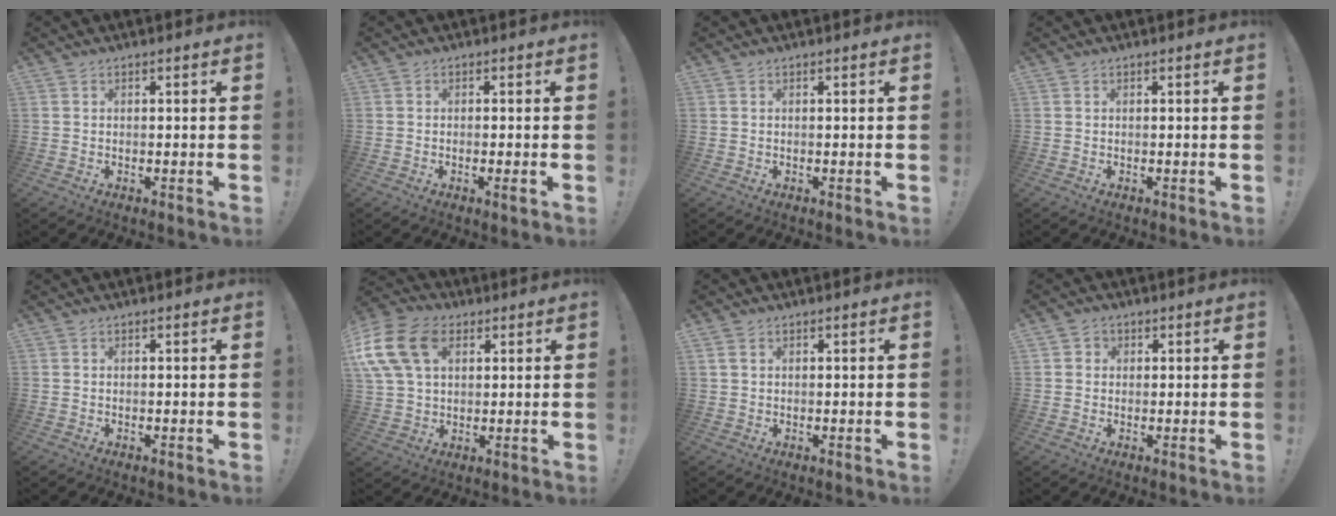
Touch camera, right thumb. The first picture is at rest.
{"total": 2.1, "force": [-0.9, -0.2, 1.9], "torque": [-0.038, 0.001, -0.014]}
{"total": 0.0}
{"total": 0.0}
{"total": 0.0}
{"total": 16.8, "force": [5.8, 11.6, 10.6], "torque": [-0.222, -0.017, 0.111]}
{"total": 1.8, "force": [1.0, 1.1, 1.0], "torque": [-0.028, 0.007, 0.022]}
{"total": 2.1, "force": [0.4, 2.1, 0.4], "torque": [-0.002, 0.003, 0.007]}